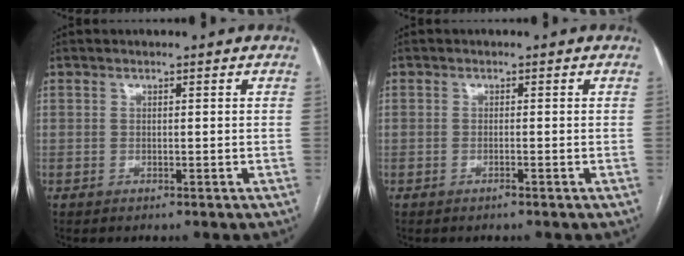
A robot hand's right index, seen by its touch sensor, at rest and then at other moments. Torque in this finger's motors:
{"motor_torque": [0.21, 0.07, -0.03, 0.00]}